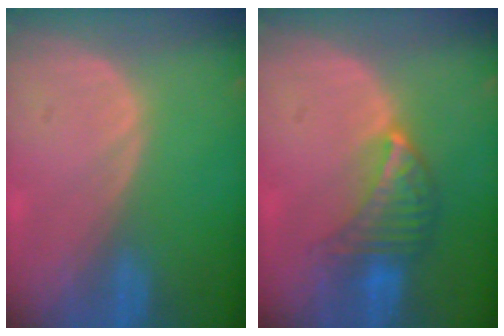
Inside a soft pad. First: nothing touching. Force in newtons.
{"total": 6.7, "press": 6.1, "slide": 2.8}